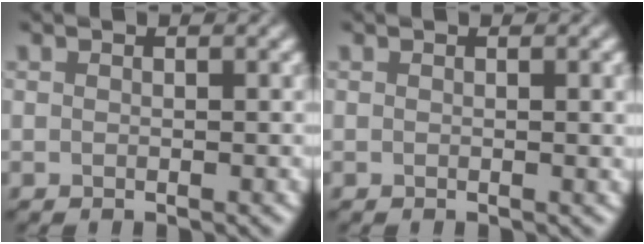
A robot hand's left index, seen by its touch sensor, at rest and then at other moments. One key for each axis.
{"total": 1.2, "fx": 0.2, "fy": 0.3, "fz": 1.1, "tx": -0.011, "ty": 0.001, "tz": 0.000}